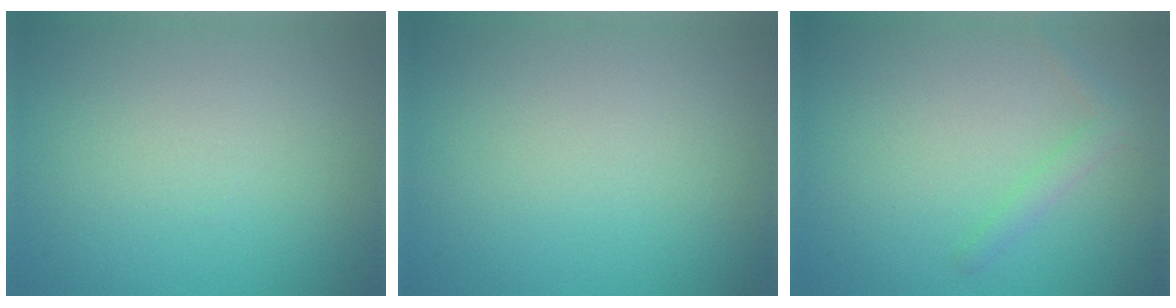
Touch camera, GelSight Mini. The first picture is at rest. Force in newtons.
{"total": 0.0}
{"total": 1.4, "press": 1.4, "slide": 0.1}